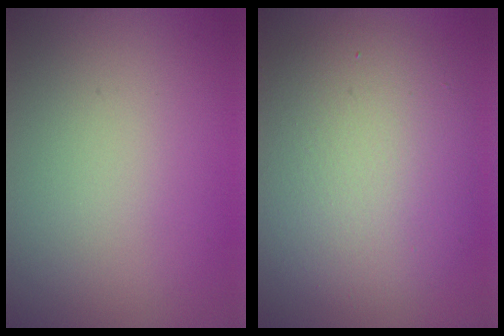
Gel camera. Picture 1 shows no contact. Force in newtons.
{"total": 8.4, "press": 8.4, "slide": 0.2}